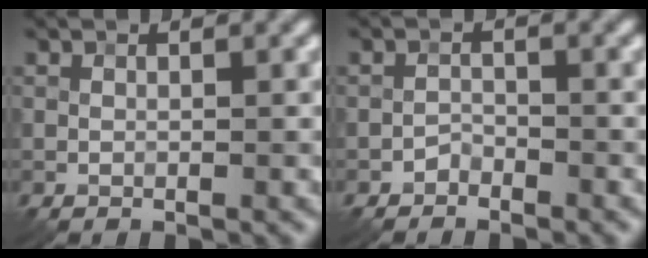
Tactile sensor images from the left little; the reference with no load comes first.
{"total": 1.1, "force": [-1.0, 0.5, 0.0], "torque": [0.003, 0.005, -0.018]}